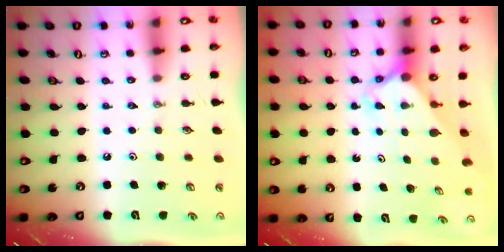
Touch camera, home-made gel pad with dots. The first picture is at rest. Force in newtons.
{"total": 2.6, "press": 2.6, "slide": 0.2}